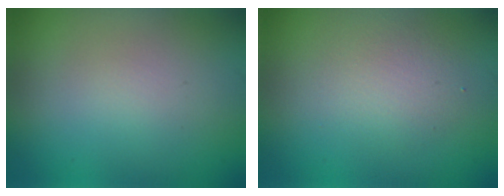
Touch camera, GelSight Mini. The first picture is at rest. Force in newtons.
{"total": 2.5, "press": 2.5, "slide": 0.1}